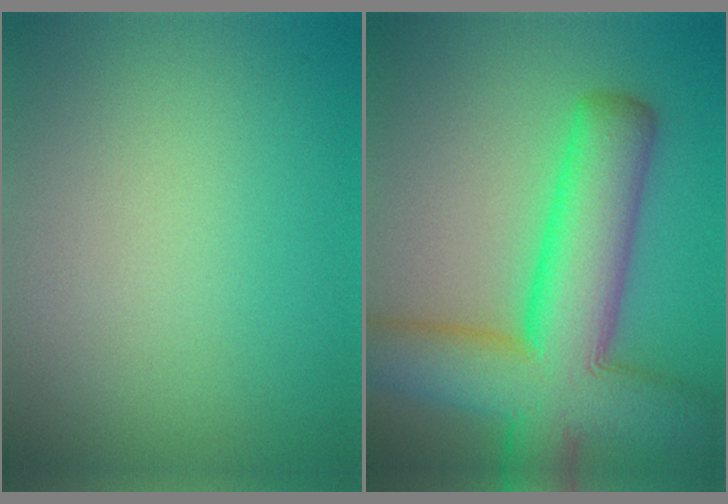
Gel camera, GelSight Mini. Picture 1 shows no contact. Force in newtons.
{"total": 11.9, "press": 11.9, "slide": 0.5}